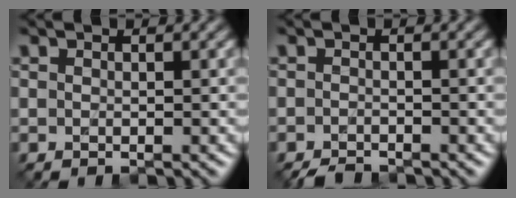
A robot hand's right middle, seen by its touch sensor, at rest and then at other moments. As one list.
[{"total": 2.2, "force": [-2.0, 0.3, 0.7], "torque": [-0.011, -0.007, -0.039]}]